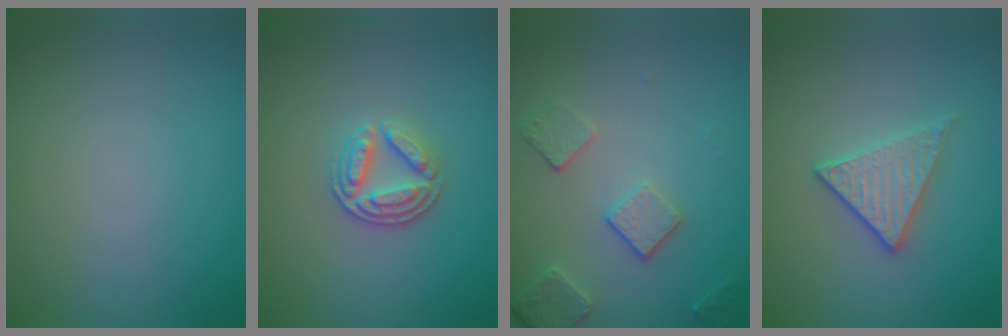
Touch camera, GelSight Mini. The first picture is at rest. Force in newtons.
{"total": 3.3, "press": 2.9, "slide": 1.6}
{"total": 3.1, "press": 2.7, "slide": 1.7}
{"total": 2.9, "press": 2.6, "slide": 1.2}